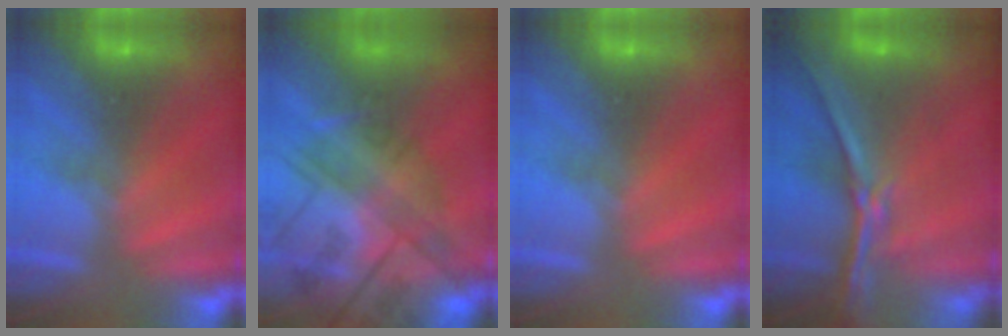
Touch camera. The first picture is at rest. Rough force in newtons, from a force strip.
{"total": 8.0}
{"total": 0.0}
{"total": 7.0}